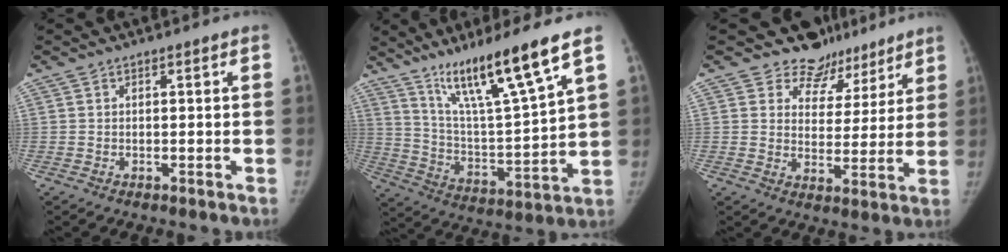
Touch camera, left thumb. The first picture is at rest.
{"total": 17.7, "force": [11.7, 0.8, 13.3], "torque": [-0.218, -0.066, 0.214]}
{"total": 10.7, "force": [8.8, 6.0, 0.6], "torque": [0.033, -0.064, 0.117]}